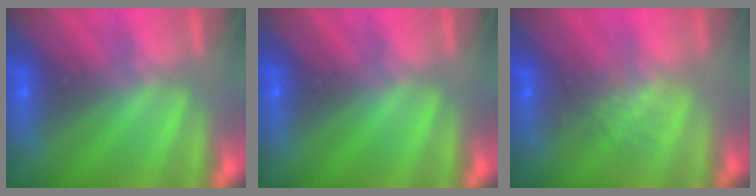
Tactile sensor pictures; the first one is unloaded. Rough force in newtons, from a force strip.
{"total": 0.0}
{"total": 2.7}